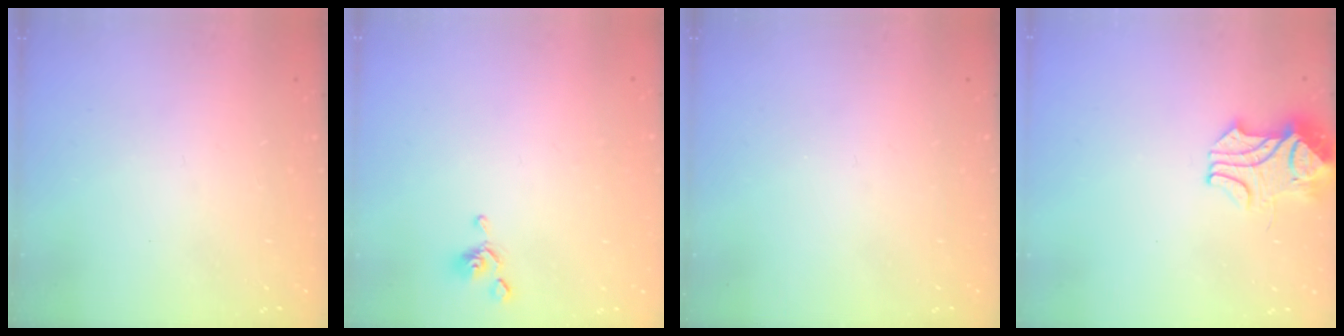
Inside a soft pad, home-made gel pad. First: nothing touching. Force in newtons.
{"total": 0.0}
{"total": 0.0}
{"total": 2.4, "press": 2.2, "slide": 1.0}